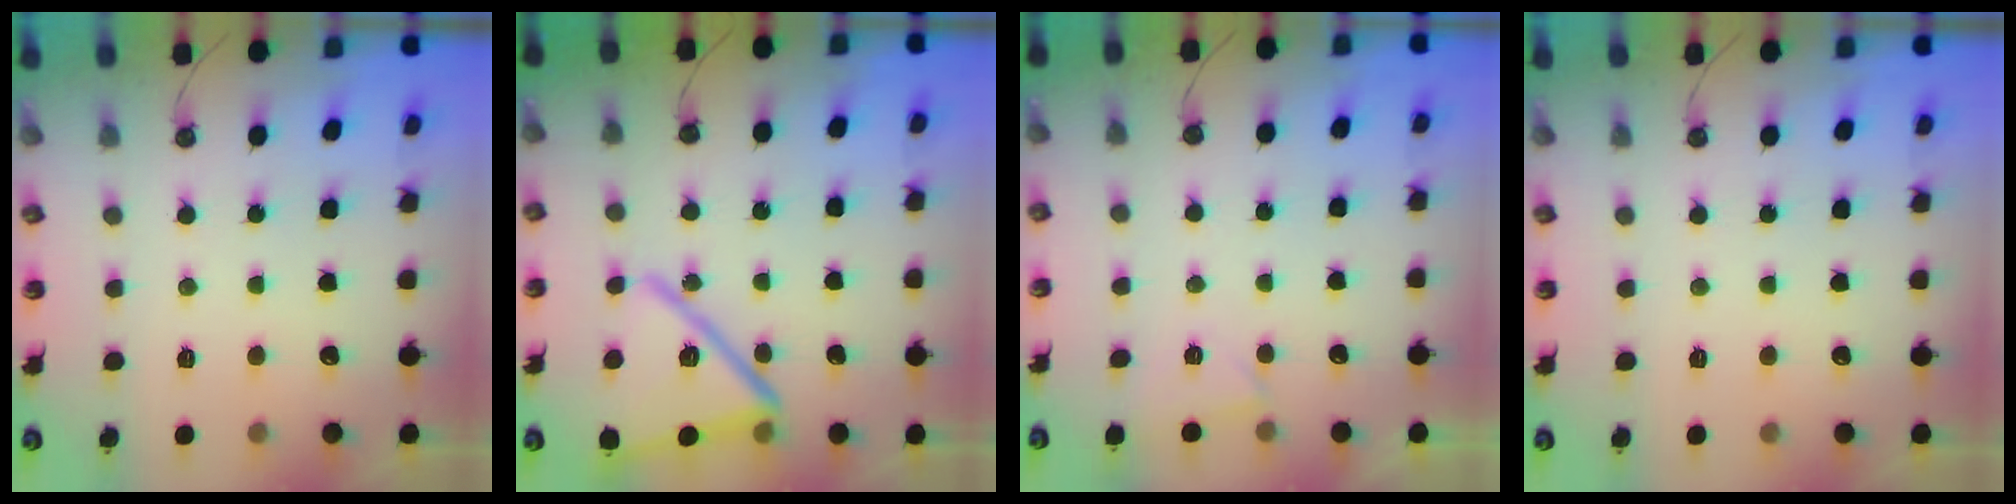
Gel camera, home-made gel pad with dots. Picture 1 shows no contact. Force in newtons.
{"total": 19.7, "press": 19.6, "slide": 1.6}
{"total": 2.1, "press": 1.9, "slide": 0.9}
{"total": 0.0}